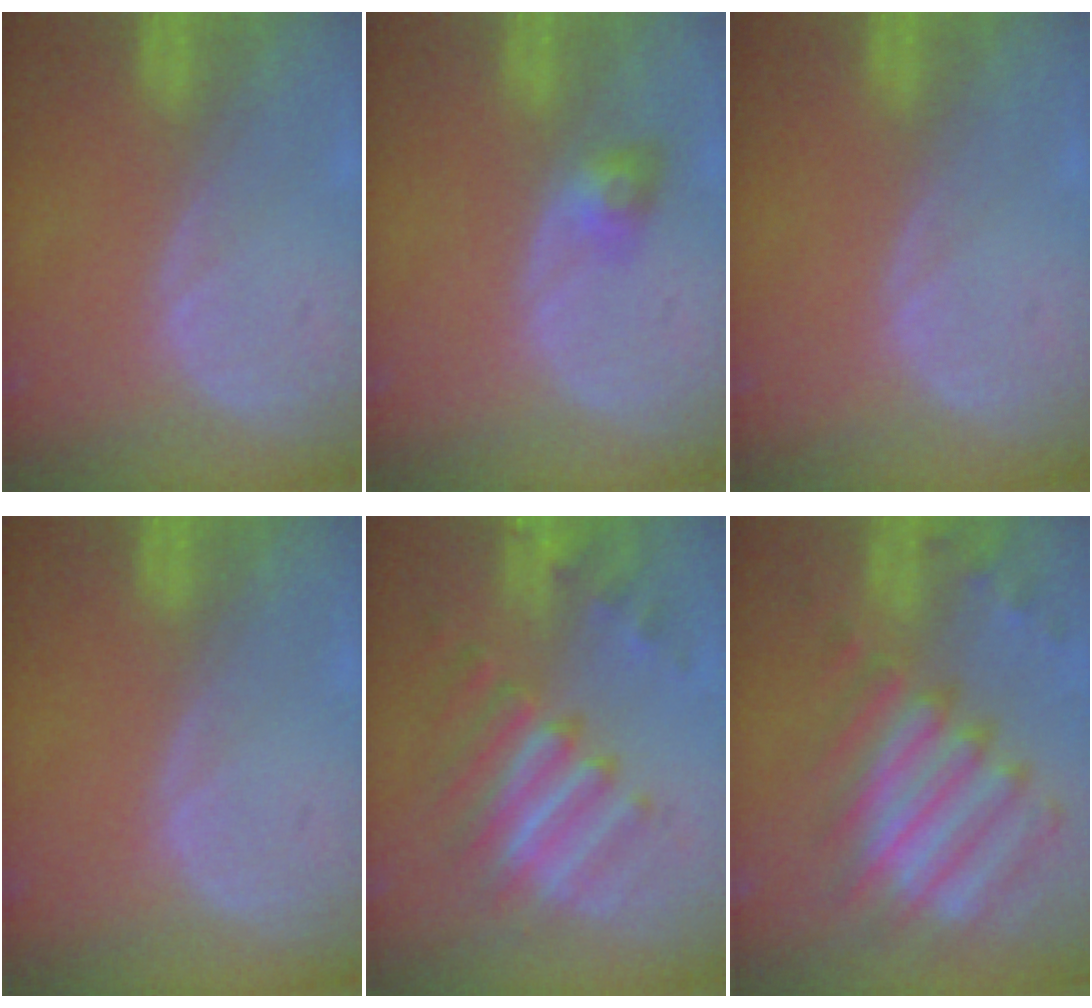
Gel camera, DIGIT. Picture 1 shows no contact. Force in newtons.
{"total": 3.0, "press": 2.6, "slide": 1.3}
{"total": 0.0}
{"total": 0.0}
{"total": 9.3, "press": 8.6, "slide": 3.6}
{"total": 11.9, "press": 10.3, "slide": 5.9}